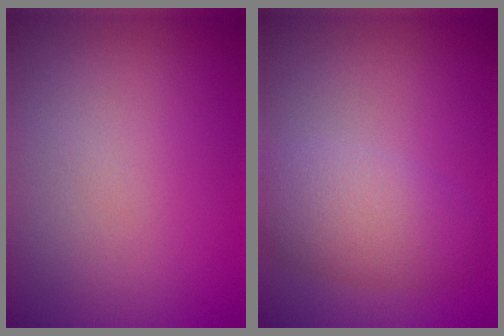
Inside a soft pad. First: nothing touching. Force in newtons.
{"total": 4.5, "press": 4.5, "slide": 0.2}